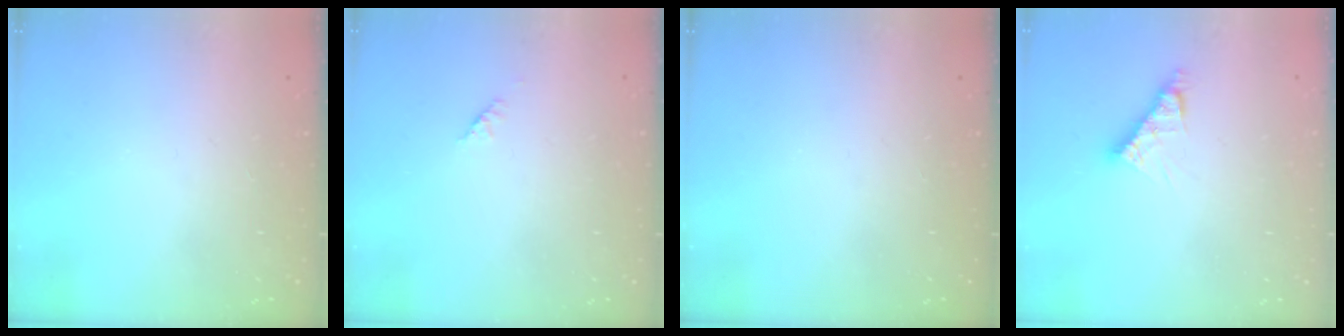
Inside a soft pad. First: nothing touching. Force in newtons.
{"total": 1.4, "press": 1.3, "slide": 0.5}
{"total": 0.0}
{"total": 5.9, "press": 5.9, "slide": 0.5}